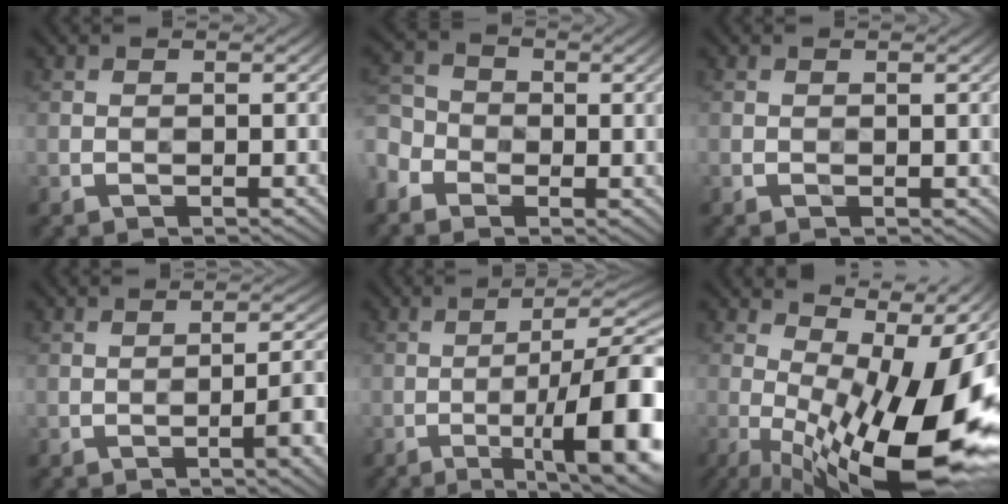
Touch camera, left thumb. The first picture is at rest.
{"total": 5.0, "force": [-2.1, 3.9, 2.3], "torque": [-0.071, -0.007, -0.053]}
{"total": 0.0}
{"total": 7.2, "force": [-2.5, 1.8, 6.5], "torque": [-0.087, 0.008, -0.035]}
{"total": 16.9, "force": [-4.9, 4.4, 15.6], "torque": [-0.193, 0.003, -0.069]}
{"total": 19.0, "force": [-1.8, 6.3, 17.9], "torque": [-0.244, -0.002, -0.026]}